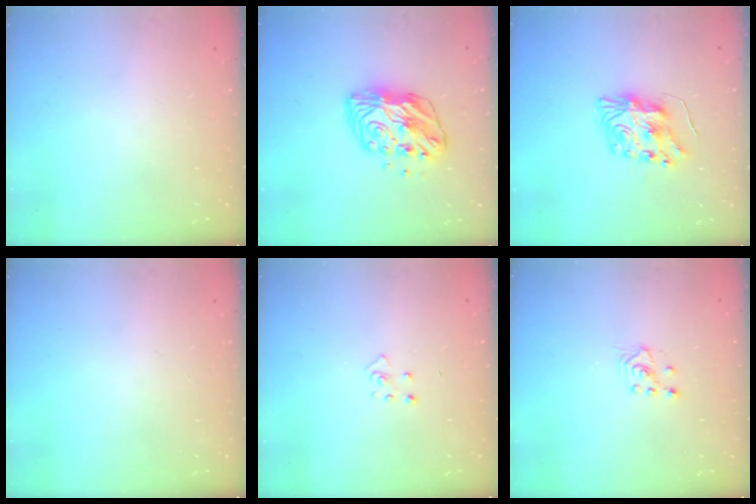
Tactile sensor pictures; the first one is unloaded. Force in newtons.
{"total": 12.7, "press": 12.7, "slide": 1.0}
{"total": 8.5, "press": 8.5, "slide": 0.4}
{"total": 0.0}
{"total": 3.7, "press": 3.6, "slide": 0.3}
{"total": 2.6, "press": 2.4, "slide": 0.8}